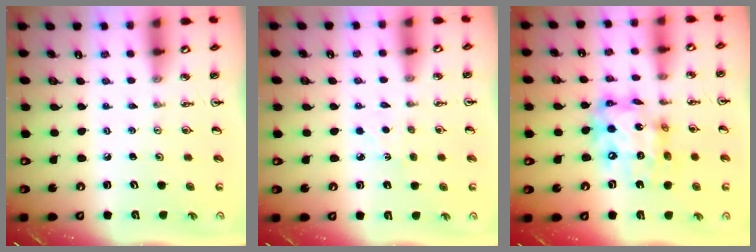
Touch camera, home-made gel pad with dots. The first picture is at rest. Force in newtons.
{"total": 2.9, "press": 2.9, "slide": 0.4}
{"total": 14.8, "press": 14.7, "slide": 1.2}